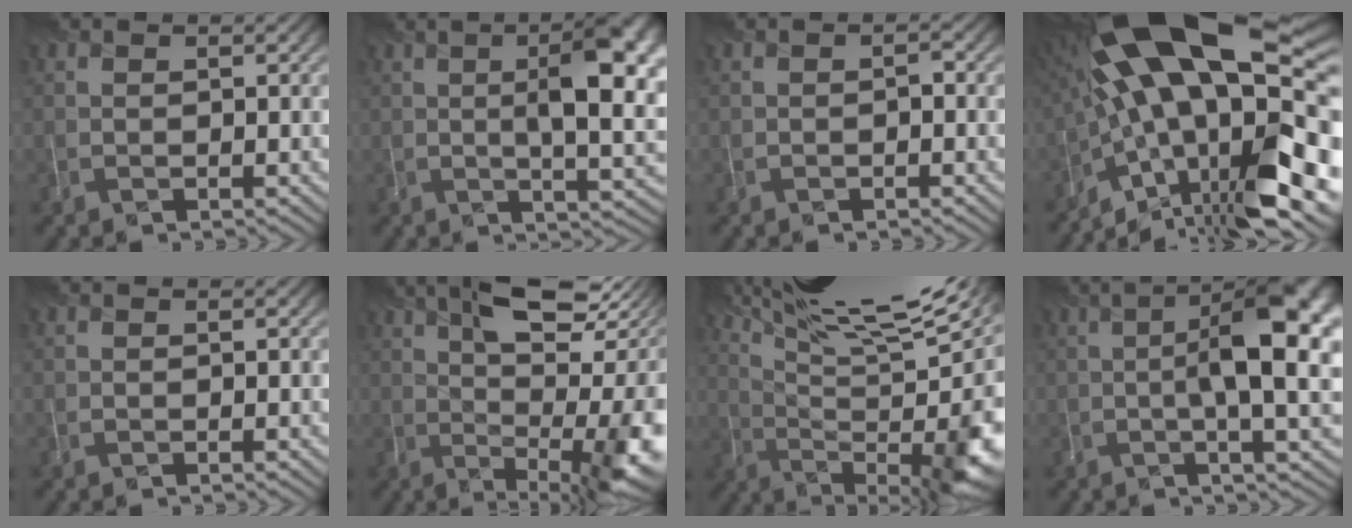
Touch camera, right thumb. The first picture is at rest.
{"total": 11.5, "force": [1.2, 3.7, 10.8], "torque": [-0.117, 0.013, 0.015]}
{"total": 0.6, "force": [-0.6, 0.1, 0.3], "torque": [-0.001, -0.001, -0.007]}
{"total": 20.1, "force": [-3.5, 8.7, 17.8], "torque": [-0.268, 0.001, -0.060]}
{"total": 0.0}
{"total": 16.6, "force": [2.7, 5.9, 15.3], "torque": [-0.190, 0.018, 0.062]}
{"total": 17.3, "force": [8.3, 4.7, 14.5], "torque": [-0.229, 0.015, 0.146]}
{"total": 11.6, "force": [0.2, 2.9, 11.2], "torque": [-0.155, 0.005, 0.013]}